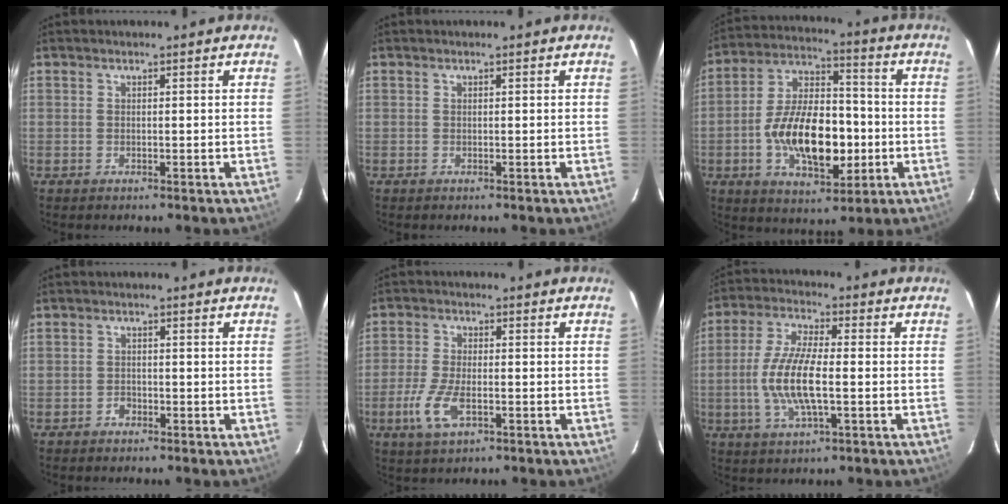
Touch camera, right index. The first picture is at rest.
{"total": 0.0}
{"total": 17.3, "force": [-3.6, 8.8, 14.4], "torque": [-0.271, 0.010, -0.053]}
{"total": 1.5, "force": [-1.0, 1.1, 0.2], "torque": [-0.004, 0.002, -0.017]}
{"total": 7.2, "force": [-2.8, 3.0, 5.9], "torque": [-0.137, -0.010, -0.054]}
{"total": 12.0, "force": [-1.8, 3.6, 11.3], "torque": [-0.236, -0.002, -0.039]}